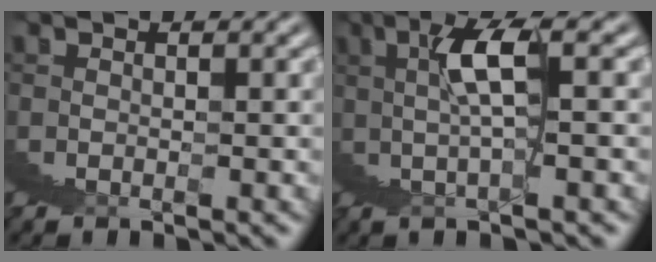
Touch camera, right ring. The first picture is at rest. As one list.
[{"total": 4.5, "force": [3.0, -0.8, 3.3], "torque": [-0.046, 0.037, 0.041]}]